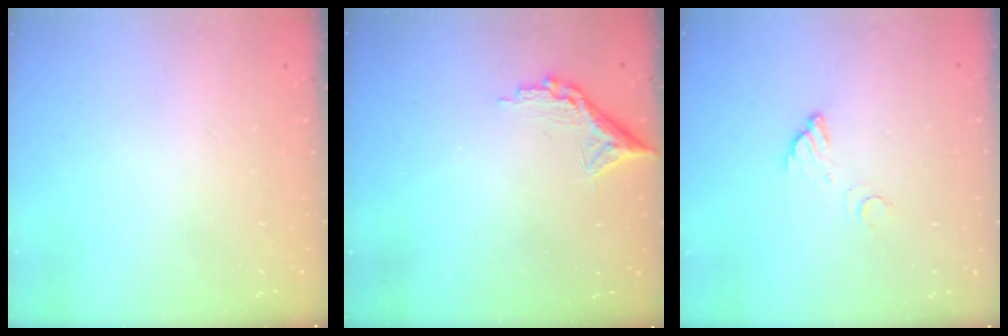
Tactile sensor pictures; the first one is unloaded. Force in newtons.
{"total": 8.7, "press": 8.6, "slide": 0.5}
{"total": 3.5, "press": 3.5, "slide": 0.2}